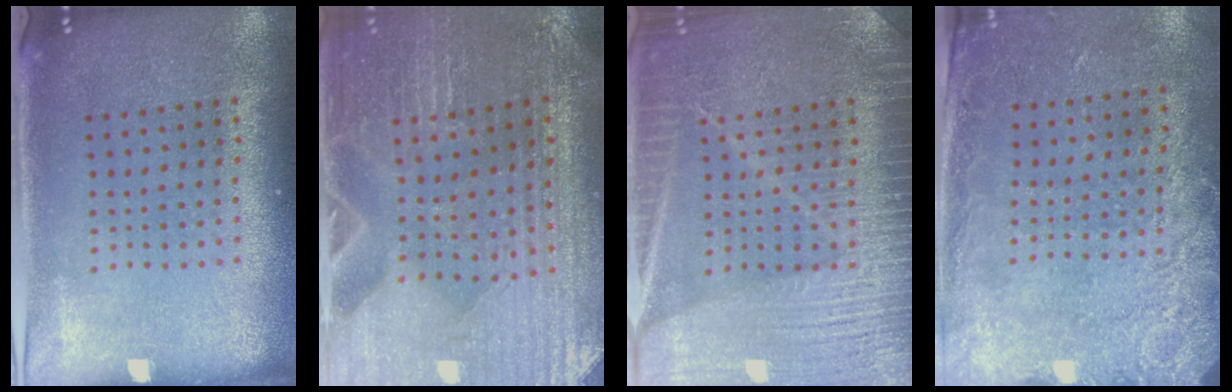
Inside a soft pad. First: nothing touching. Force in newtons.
{"total": 2.2, "press": 2.1, "slide": 0.2}
{"total": 3.8, "press": 3.8, "slide": 0.6}
{"total": 2.6, "press": 1.9, "slide": 1.8}